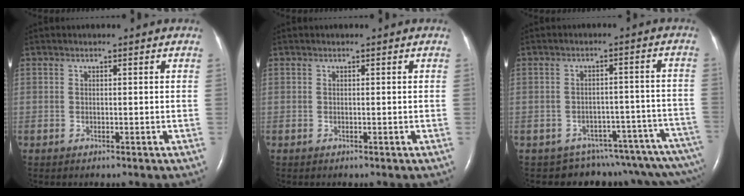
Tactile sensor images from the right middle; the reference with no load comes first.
{"total": 0.0}
{"total": 14.4, "force": [-13.9, 2.4, 3.0], "torque": [0.009, 0.040, -0.155]}